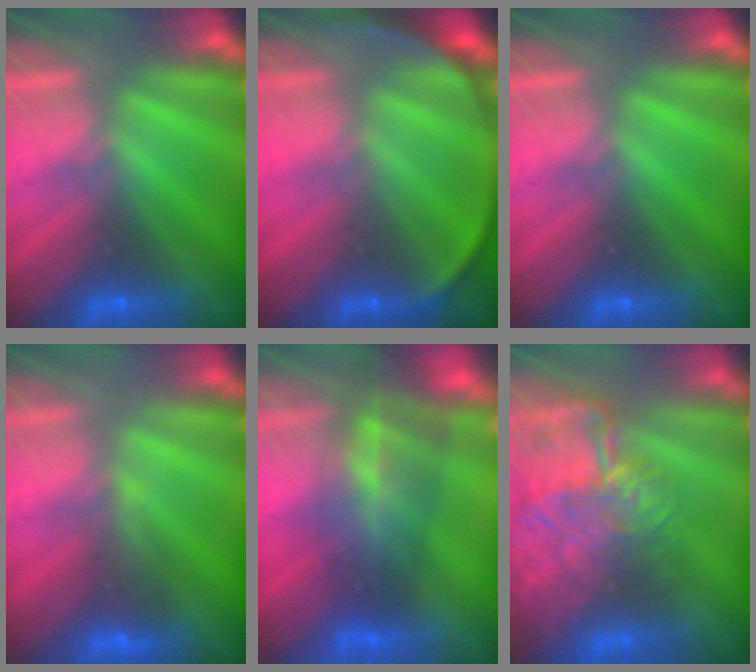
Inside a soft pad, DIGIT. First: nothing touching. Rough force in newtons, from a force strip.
{"total": 3.6}
{"total": 0.0}
{"total": 4.6}
{"total": 7.6}
{"total": 7.9}